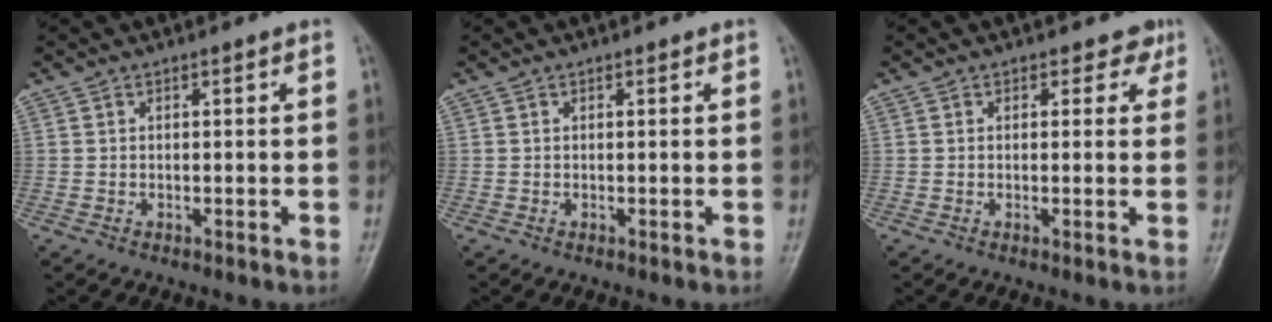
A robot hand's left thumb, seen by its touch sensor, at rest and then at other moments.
{"total": 0.0}
{"total": 2.3, "force": [1.4, 1.7, 0.5], "torque": [0.022, -0.004, 0.008]}